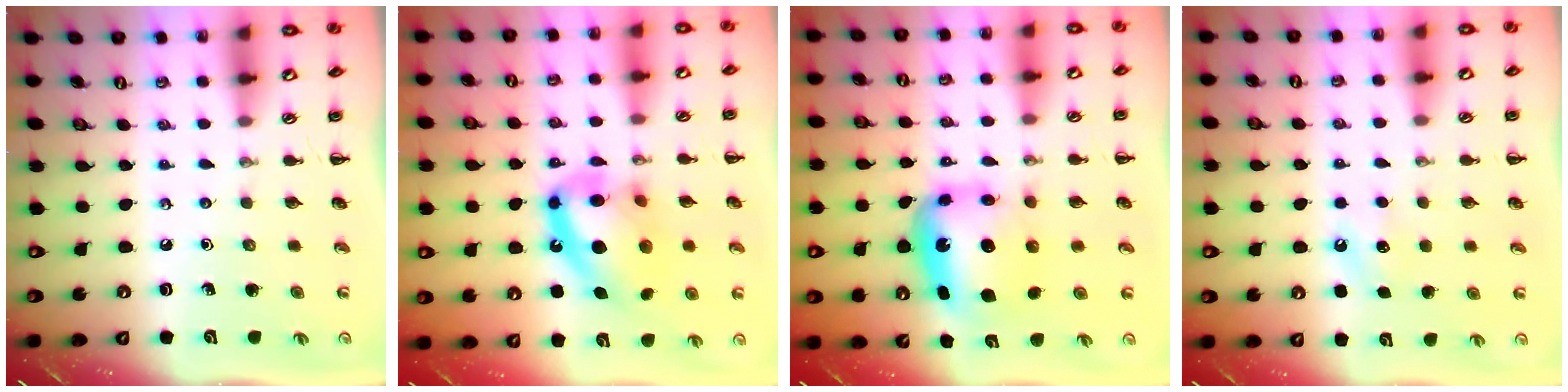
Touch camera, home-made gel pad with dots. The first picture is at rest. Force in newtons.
{"total": 16.5, "press": 16.0, "slide": 4.0}
{"total": 6.8, "press": 6.6, "slide": 1.9}
{"total": 4.5, "press": 4.4, "slide": 1.3}